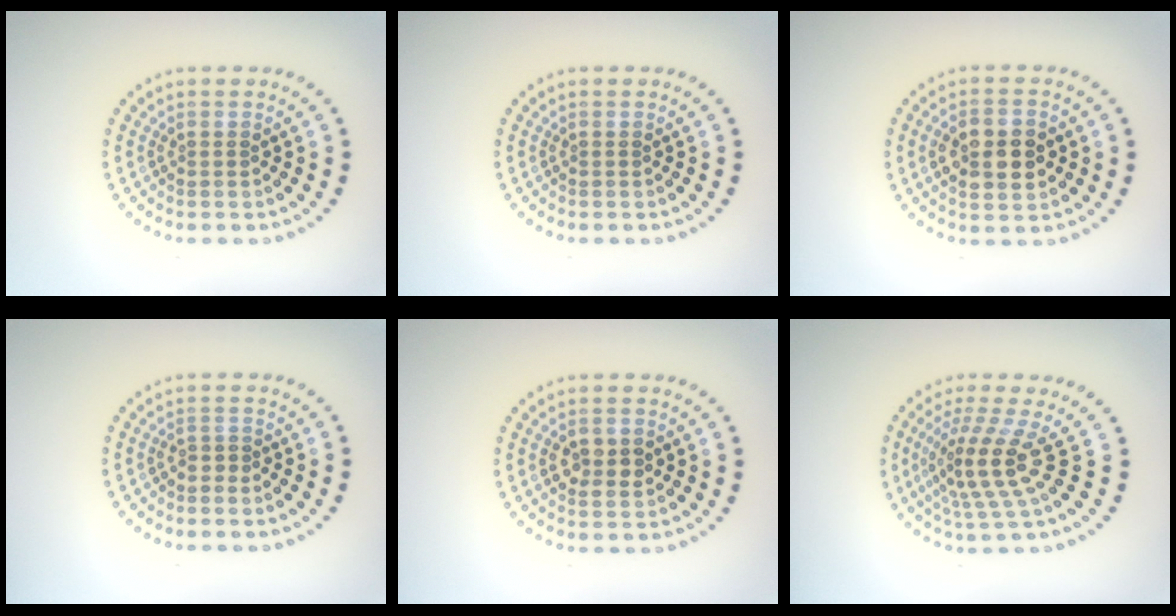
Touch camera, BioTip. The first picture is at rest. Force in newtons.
{"total": 0.0}
{"total": 4.1, "press": 4.1, "slide": 0.2}
{"total": 0.6, "press": 0.4, "slide": 0.5}
{"total": 2.3, "press": 2.3, "slide": 0.2}
{"total": 4.4, "press": 3.1, "slide": 3.1}